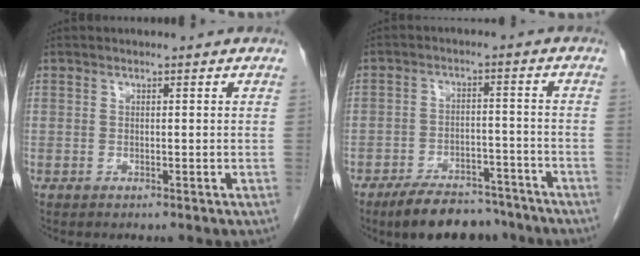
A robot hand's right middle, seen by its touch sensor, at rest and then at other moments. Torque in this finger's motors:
{"motor_torque": [1.31, -0.83, 0.15, 0.10]}